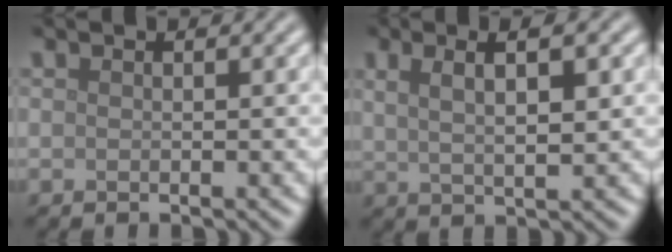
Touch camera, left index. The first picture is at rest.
{"total": 4.9, "force": [1.7, 1.5, 4.3], "torque": [-0.065, 0.002, 0.025]}